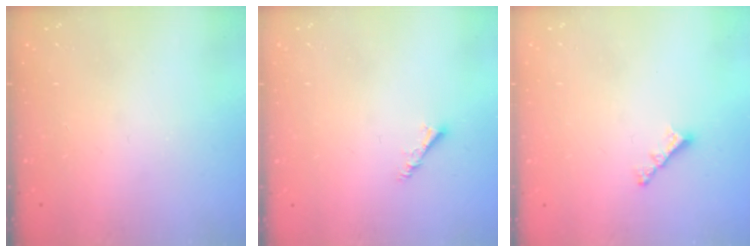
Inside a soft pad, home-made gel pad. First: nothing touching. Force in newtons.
{"total": 3.0, "press": 2.9, "slide": 0.6}
{"total": 3.4, "press": 3.4, "slide": 0.1}